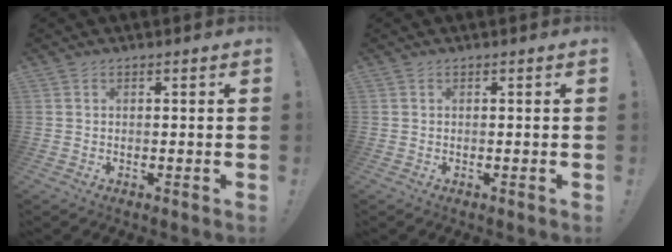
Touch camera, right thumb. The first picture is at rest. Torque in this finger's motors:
{"motor_torque": [-0.09, 0.09, 0.02, -0.02, 0.01]}